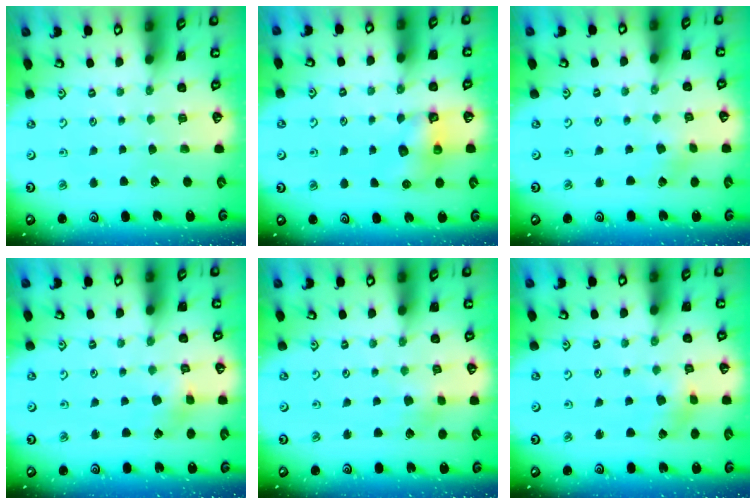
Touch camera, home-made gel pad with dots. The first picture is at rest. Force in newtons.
{"total": 6.0, "press": 6.0, "slide": 0.1}
{"total": 0.5, "press": 0.5, "slide": 0.0}
{"total": 2.3, "press": 2.3, "slide": 0.1}
{"total": 2.6, "press": 2.6, "slide": 0.5}
{"total": 1.4, "press": 1.4, "slide": 0.2}